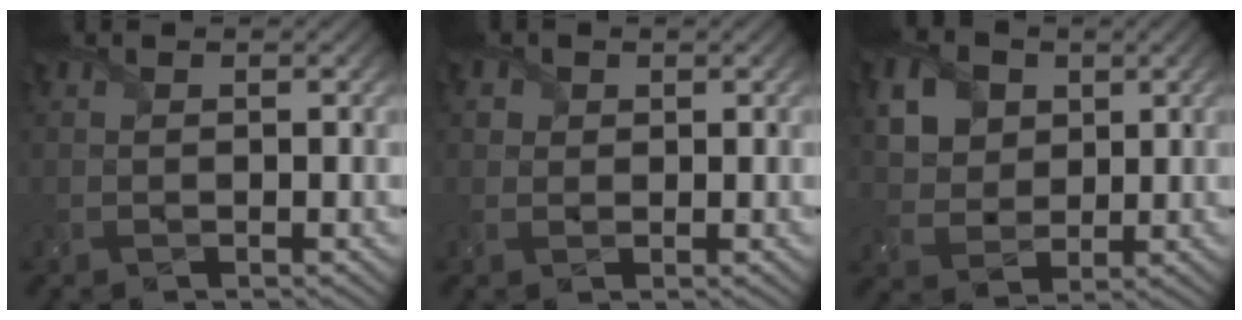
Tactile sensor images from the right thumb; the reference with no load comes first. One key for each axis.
{"total": 2.0, "fx": 1.0, "fy": 1.7, "fz": 0.5, "tx": -0.021, "ty": -0.006, "tz": 0.017}
{"total": 8.4, "fx": 3.4, "fy": 6.3, "fz": 4.3, "tx": -0.148, "ty": 0.007, "tz": 0.069}